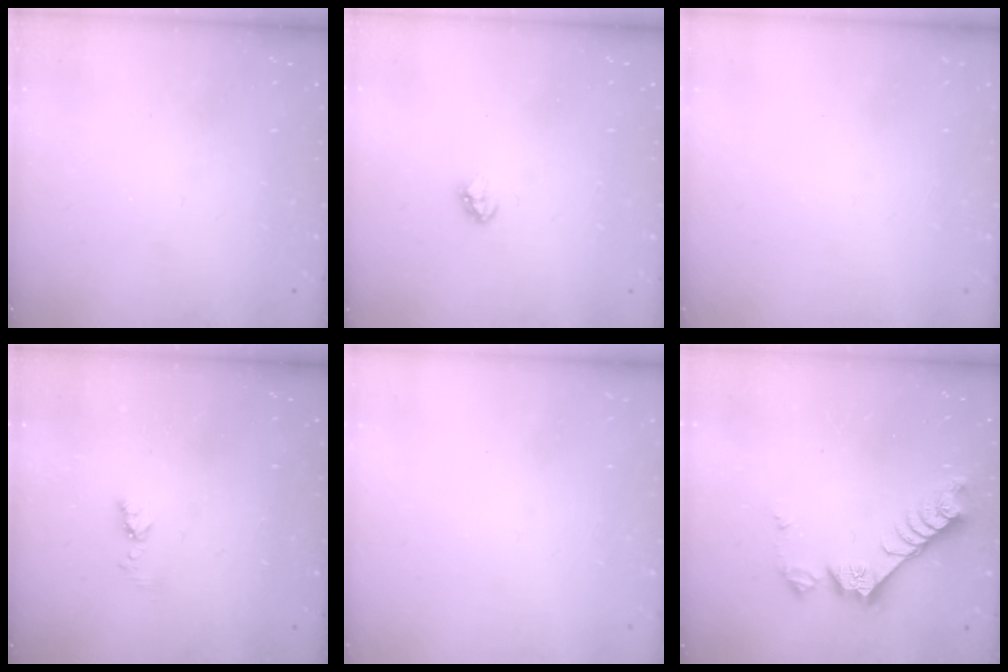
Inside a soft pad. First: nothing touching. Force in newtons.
{"total": 2.9, "press": 2.9, "slide": 0.7}
{"total": 0.0}
{"total": 4.9, "press": 4.8, "slide": 0.8}
{"total": 0.0}
{"total": 8.8, "press": 8.8, "slide": 0.4}